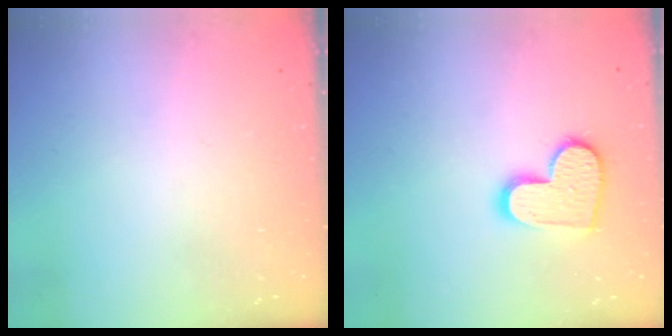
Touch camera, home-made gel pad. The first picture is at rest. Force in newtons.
{"total": 12.7, "press": 12.6, "slide": 1.0}